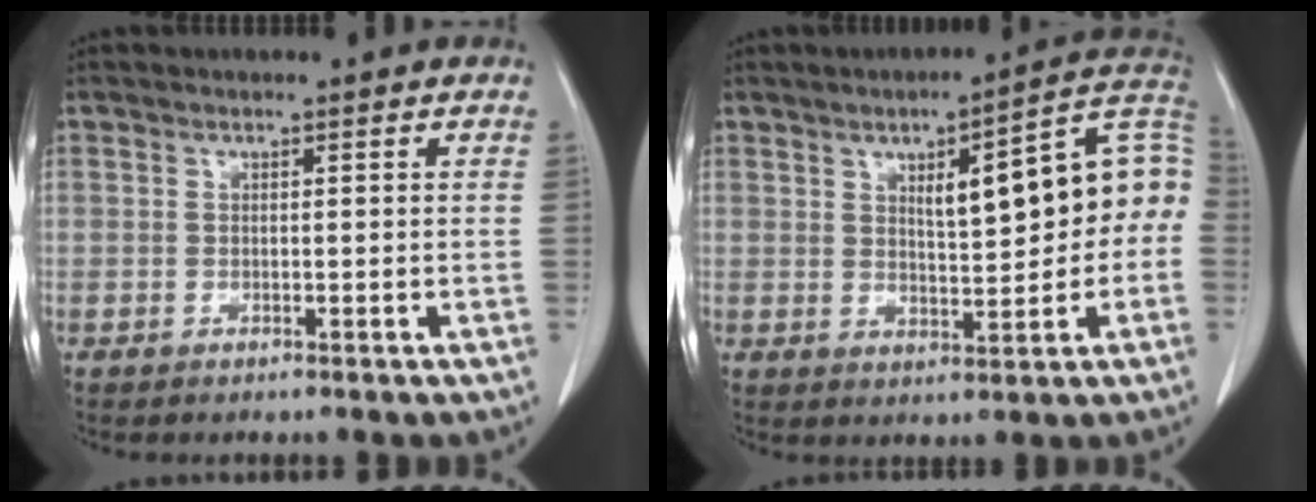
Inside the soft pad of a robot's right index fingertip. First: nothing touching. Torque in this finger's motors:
{"motor_torque": [1.03, 0.69, 0.29, 0.09]}